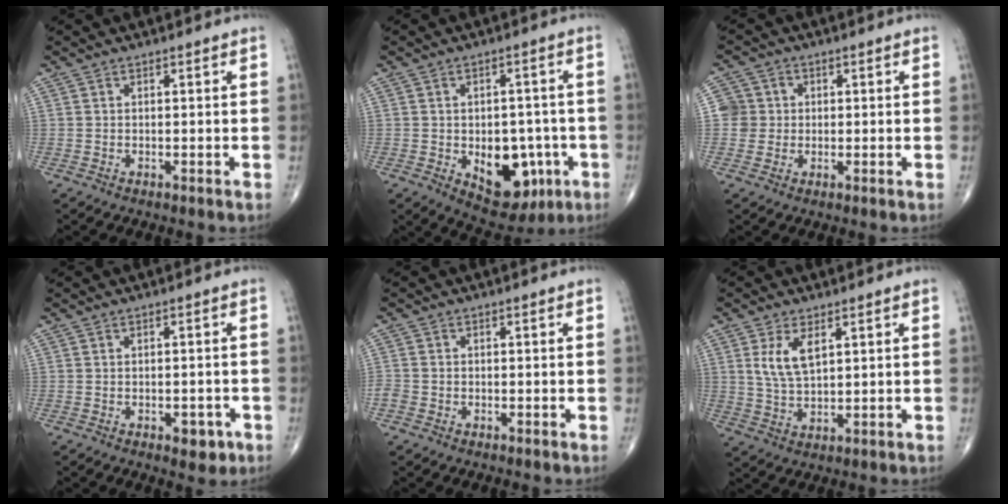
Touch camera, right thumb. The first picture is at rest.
{"total": 12.4, "force": [-3.7, 7.8, 8.9], "torque": [-0.076, 0.017, -0.035]}
{"total": 4.7, "force": [0.3, 4.7, 0.4], "torque": [0.025, 0.007, -0.001]}
{"total": 3.6, "force": [-1.7, 1.9, 2.5], "torque": [-0.016, 0.007, -0.017]}
{"total": 2.1, "force": [-0.8, 1.7, 0.9], "torque": [-0.021, 0.005, -0.019]}
{"total": 6.4, "force": [2.4, 3.0, 5.1], "torque": [-0.097, -0.010, 0.056]}